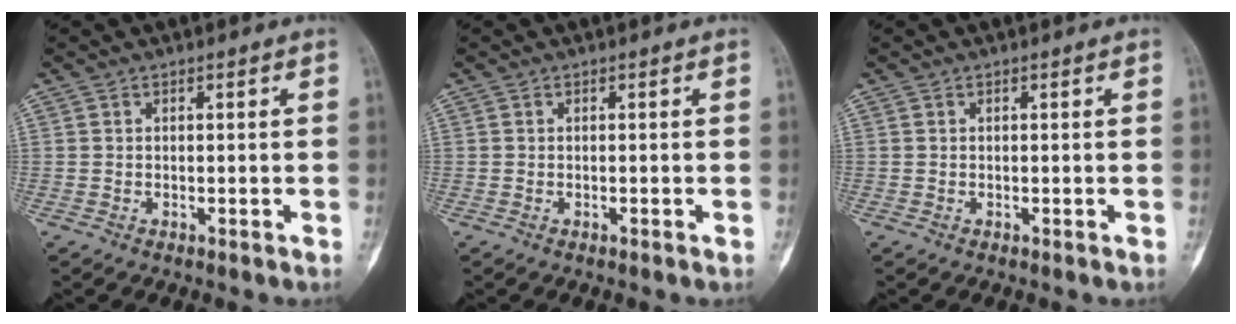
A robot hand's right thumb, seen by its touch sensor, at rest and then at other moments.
{"total": 0.0}
{"total": 0.0}